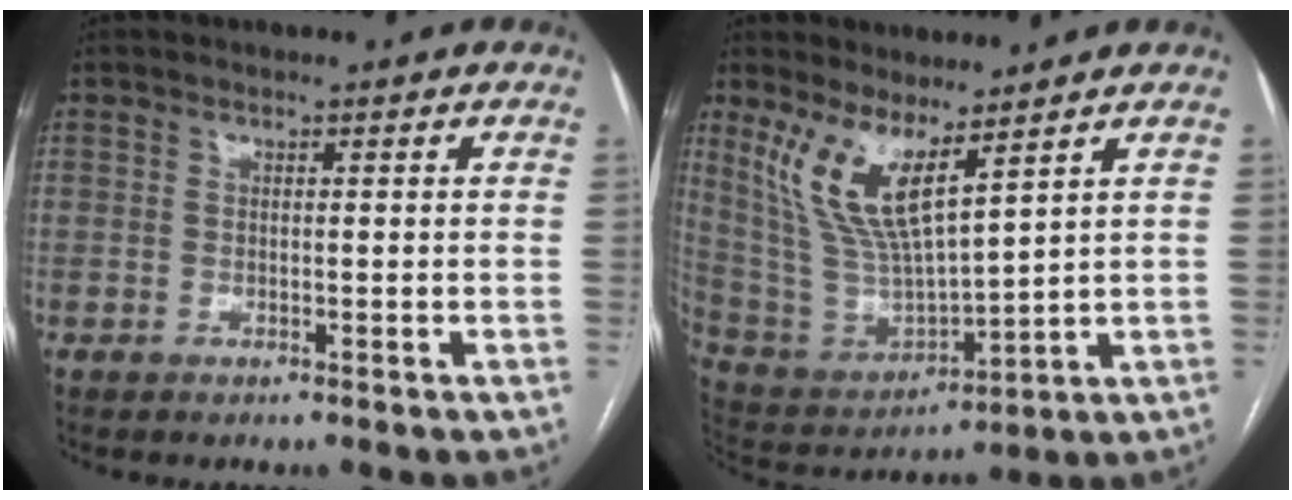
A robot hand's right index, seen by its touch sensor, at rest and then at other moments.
{"total": 11.5, "force": [6.7, 2.4, 9.1], "torque": [-0.205, -0.010, 0.151]}